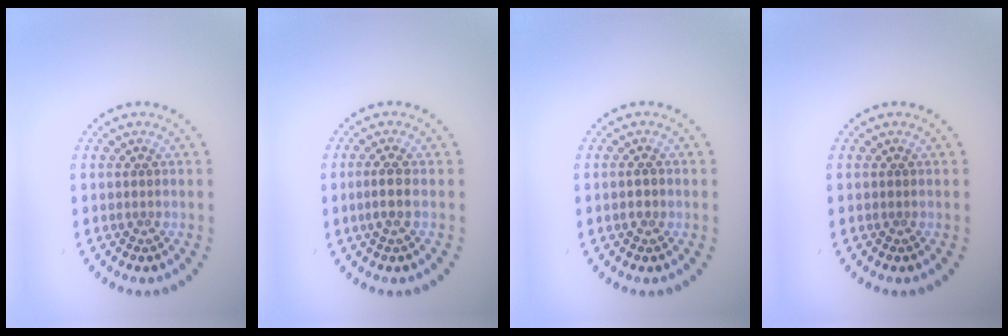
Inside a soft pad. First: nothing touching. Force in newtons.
{"total": 1.5, "press": 1.3, "slide": 0.9}
{"total": 1.0, "press": 1.0, "slide": 0.1}
{"total": 0.0}